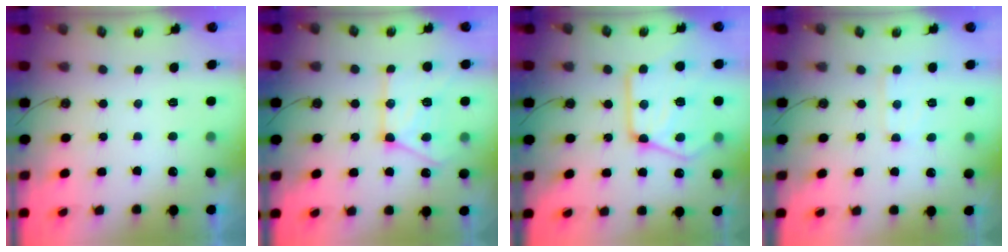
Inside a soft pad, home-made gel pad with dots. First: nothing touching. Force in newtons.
{"total": 16.4, "press": 16.3, "slide": 1.4}
{"total": 21.8, "press": 21.7, "slide": 2.2}
{"total": 3.6, "press": 3.5, "slide": 0.5}